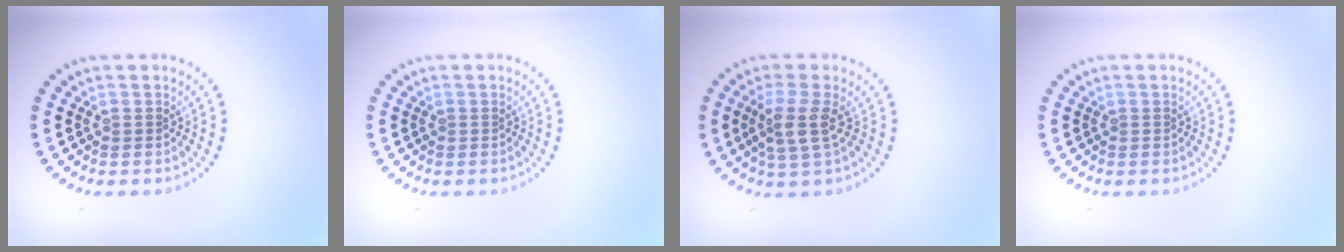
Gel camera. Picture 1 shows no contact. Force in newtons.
{"total": 0.0}
{"total": 2.9, "press": 2.4, "slide": 1.7}
{"total": 0.0}